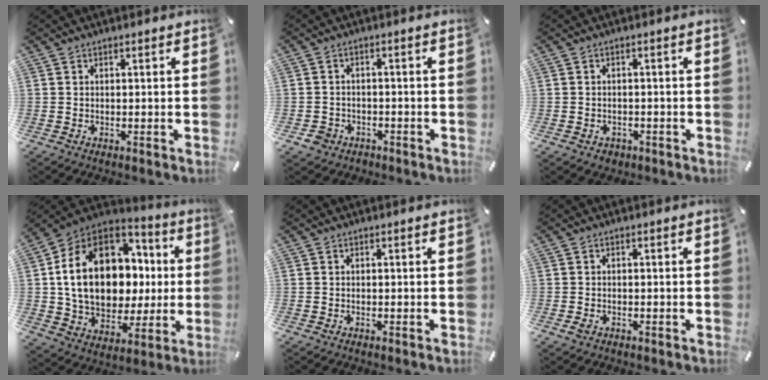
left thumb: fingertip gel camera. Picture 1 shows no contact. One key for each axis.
{"total": 4.0, "fx": -2.1, "fy": 3.3, "fz": 1.0, "tx": -0.028, "ty": 0.004, "tz": -0.042}
{"total": 2.0, "fx": -1.0, "fy": 1.7, "fz": 0.6, "tx": -0.011, "ty": 0.006, "tz": -0.021}
{"total": 20.5, "fx": 3.5, "fy": 15.0, "fz": 13.6, "tx": -0.267, "ty": -0.017, "tz": 0.067}
{"total": 0.0}
{"total": 1.2, "fx": -0.5, "fy": 0.7, "fz": 0.7, "tx": -0.013, "ty": 0.000, "tz": -0.009}